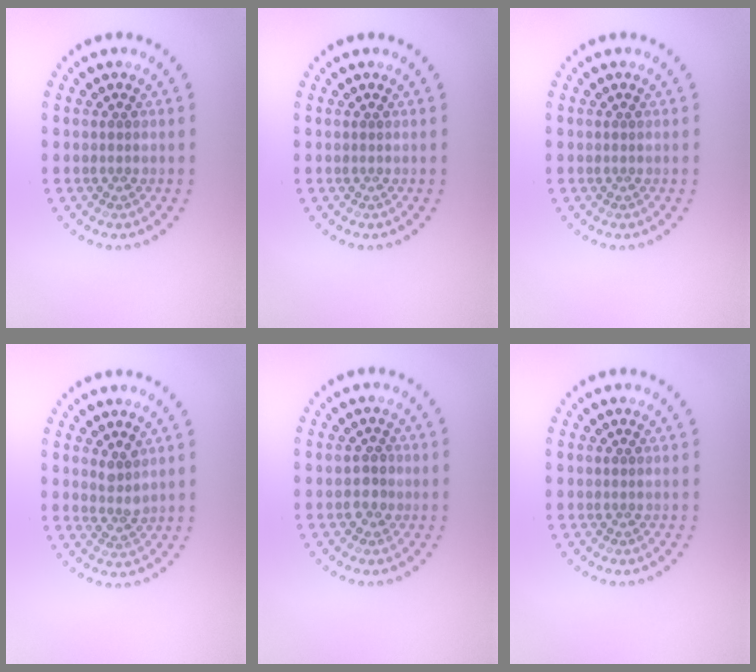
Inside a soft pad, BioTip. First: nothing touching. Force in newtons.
{"total": 0.0}
{"total": 0.0}
{"total": 1.8, "press": 1.3, "slide": 1.2}
{"total": 1.7, "press": 1.6, "slide": 0.5}
{"total": 0.0}